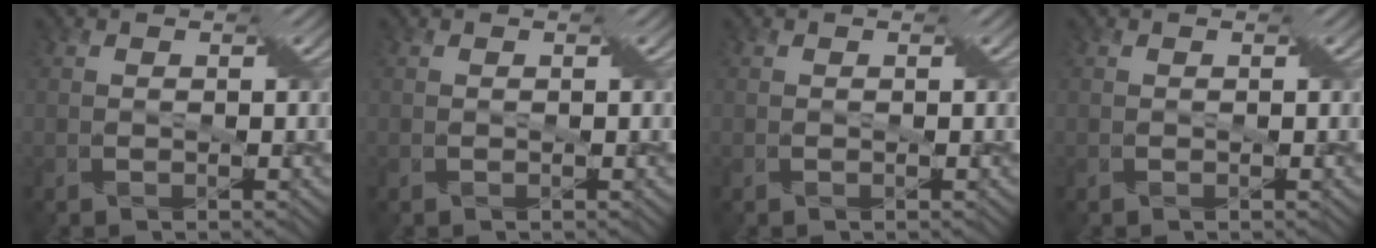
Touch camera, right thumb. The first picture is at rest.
{"total": 0.0}
{"total": 0.0}
{"total": 0.0}